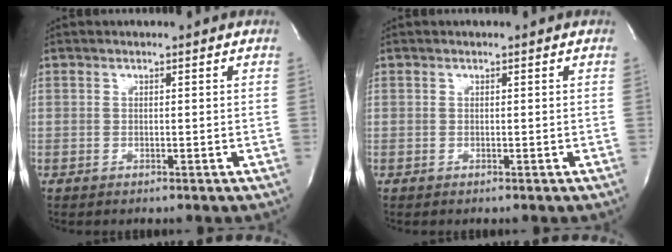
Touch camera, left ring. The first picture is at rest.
{"total": 0.0}